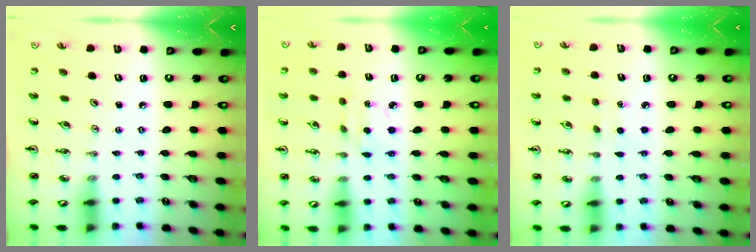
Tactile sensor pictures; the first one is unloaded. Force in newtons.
{"total": 3.9, "press": 3.9, "slide": 0.4}
{"total": 2.4, "press": 2.4, "slide": 0.3}